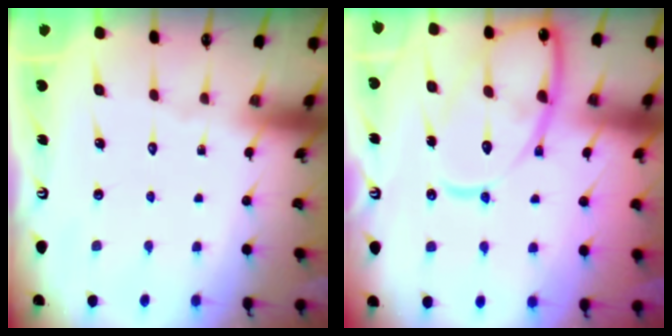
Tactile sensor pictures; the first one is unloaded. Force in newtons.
{"total": 16.8, "press": 16.7, "slide": 1.6}